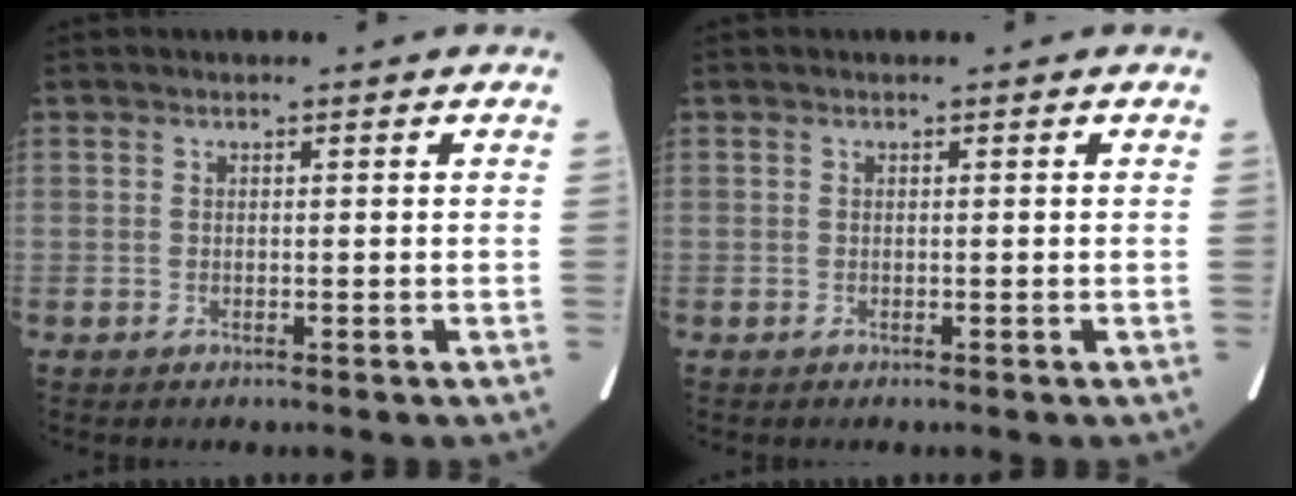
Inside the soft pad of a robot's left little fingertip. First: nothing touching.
{"total": 0.0}